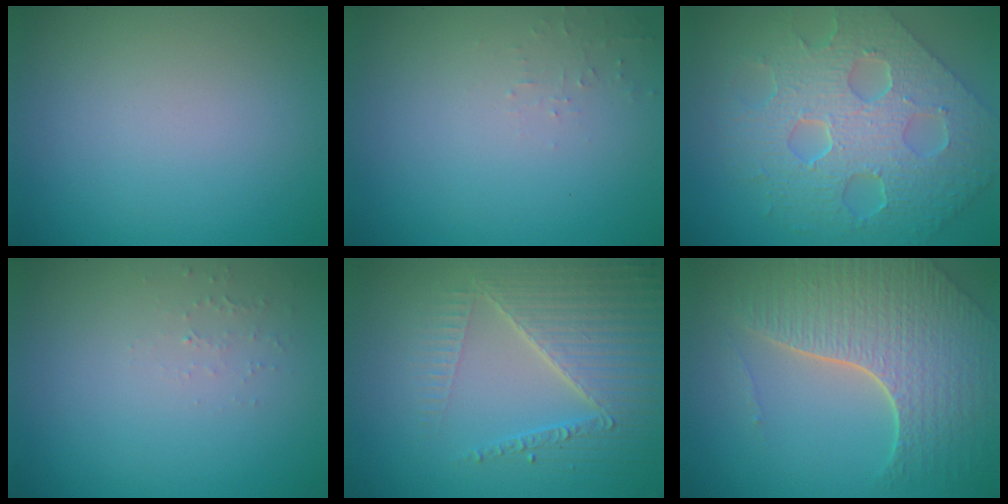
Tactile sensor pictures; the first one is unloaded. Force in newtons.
{"total": 0.8, "press": 0.7, "slide": 0.1}
{"total": 8.7, "press": 6.4, "slide": 5.9}
{"total": 0.8, "press": 0.8, "slide": 0.3}
{"total": 5.3, "press": 4.5, "slide": 2.9}
{"total": 7.3, "press": 5.3, "slide": 4.9}